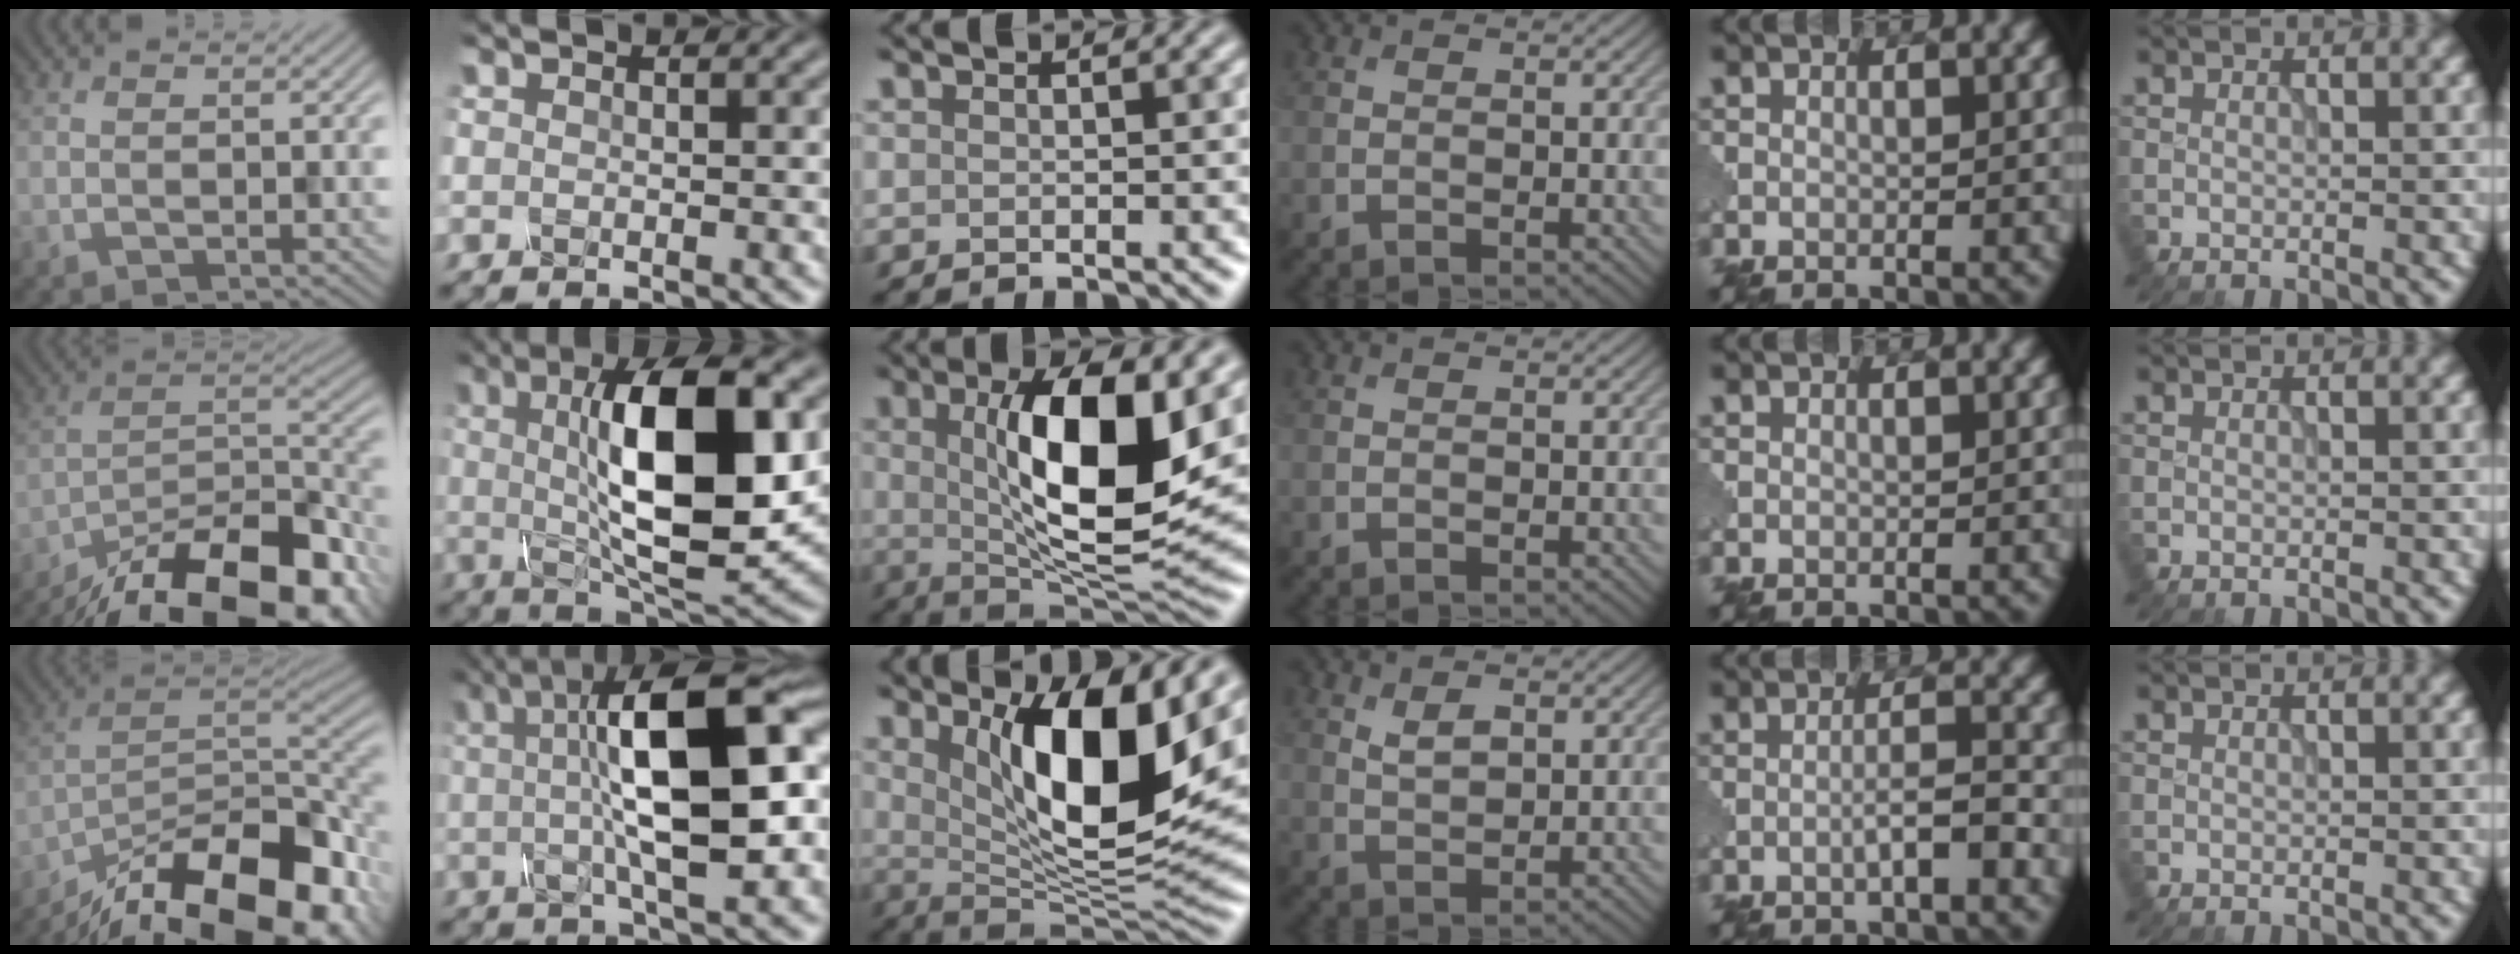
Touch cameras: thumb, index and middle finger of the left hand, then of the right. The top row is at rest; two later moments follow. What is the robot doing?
{"motion": "assemble", "object": "glue stick"}